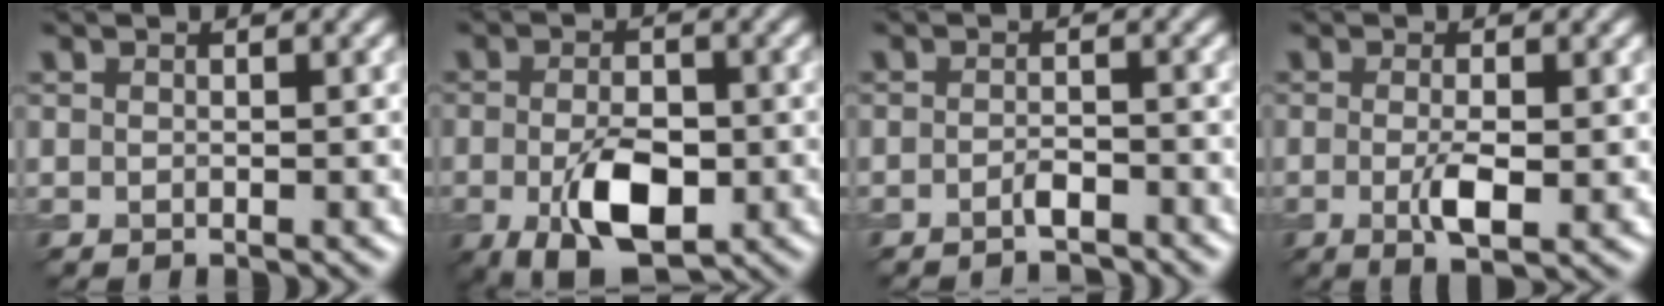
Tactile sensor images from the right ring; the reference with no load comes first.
{"total": 7.1, "force": [-2.2, 3.8, 5.5], "torque": [-0.106, -0.013, -0.035]}
{"total": 1.7, "force": [-1.3, 0.3, 1.1], "torque": [-0.018, 0.000, -0.025]}
{"total": 3.3, "force": [-0.6, 0.9, 3.2], "torque": [-0.064, -0.010, -0.010]}